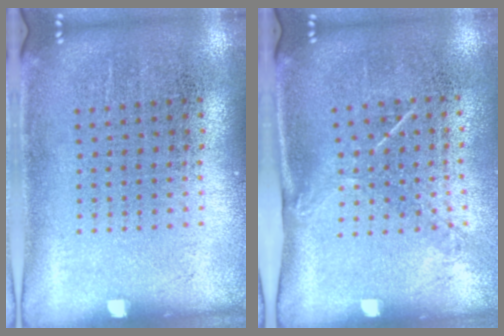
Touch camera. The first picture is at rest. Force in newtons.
{"total": 1.4, "press": 1.0, "slide": 1.1}